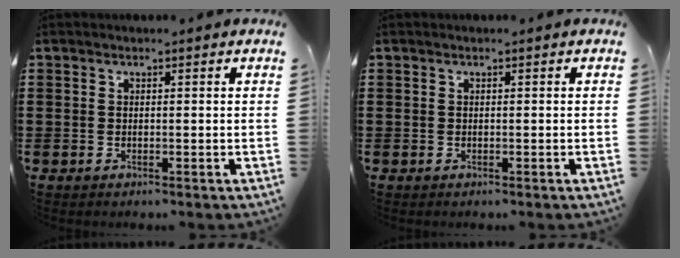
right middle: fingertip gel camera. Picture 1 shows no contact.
{"total": 0.0}